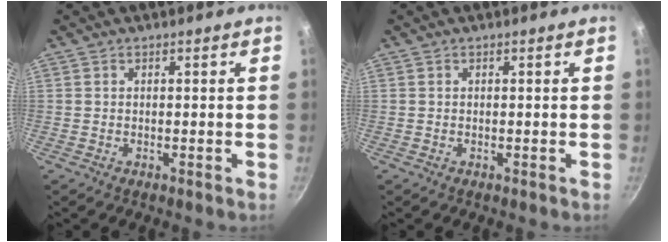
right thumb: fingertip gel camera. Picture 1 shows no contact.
{"total": 0.0}